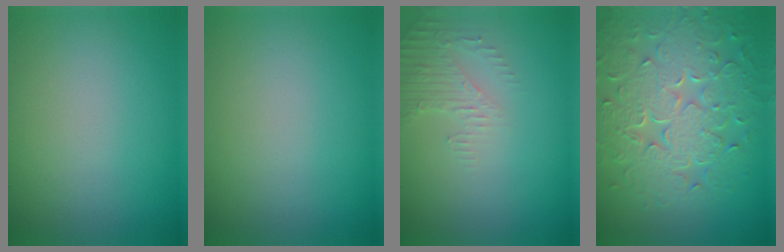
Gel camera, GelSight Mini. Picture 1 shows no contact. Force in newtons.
{"total": 0.0}
{"total": 2.2, "press": 2.1, "slide": 0.5}
{"total": 8.5, "press": 6.1, "slide": 5.9}